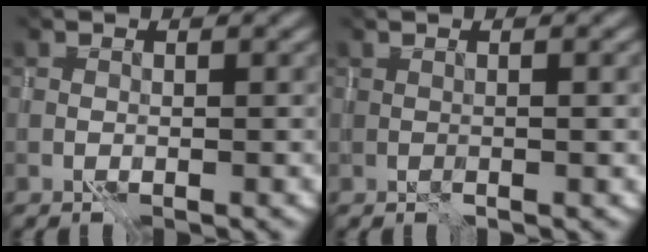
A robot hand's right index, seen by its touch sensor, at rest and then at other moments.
{"total": 0.5, "force": [0.4, 0.0, 0.3], "torque": [-0.002, -0.003, 0.005]}